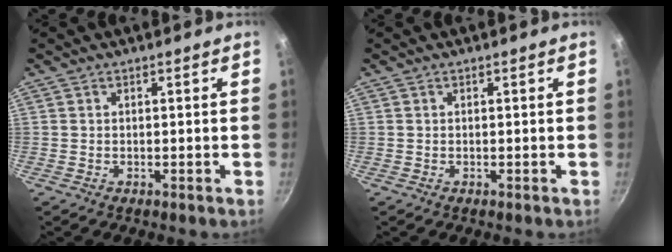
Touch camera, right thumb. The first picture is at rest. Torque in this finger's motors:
{"motor_torque": [-0.01, 0.00, 0.00, 0.00, 0.01]}